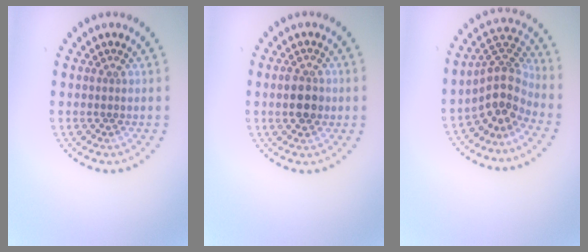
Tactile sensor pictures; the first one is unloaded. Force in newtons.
{"total": 2.8, "press": 2.8, "slide": 0.2}
{"total": 3.9, "press": 3.0, "slide": 2.5}